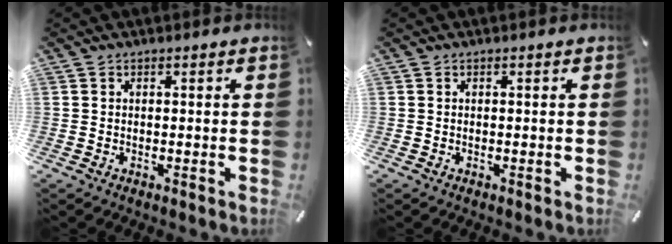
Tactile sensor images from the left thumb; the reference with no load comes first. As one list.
[{"total": 0.0}]